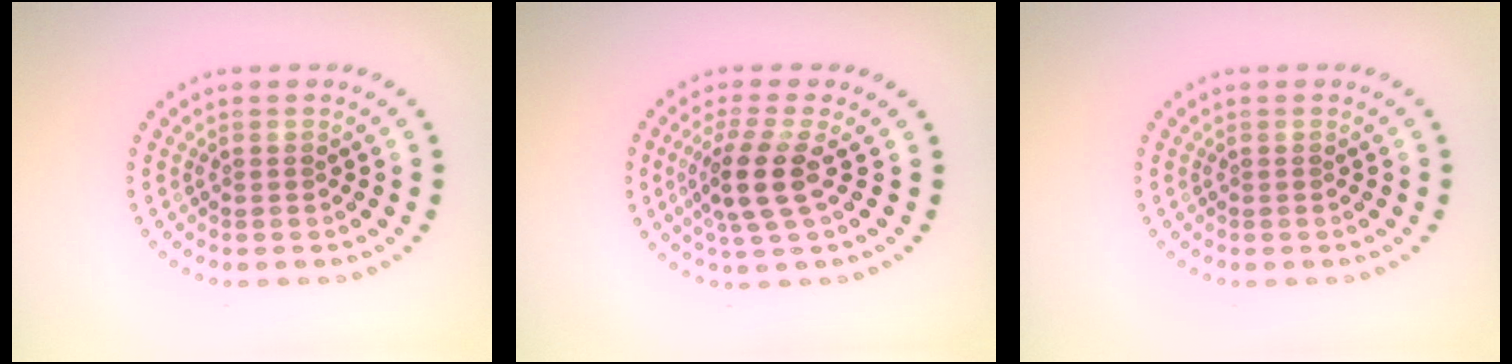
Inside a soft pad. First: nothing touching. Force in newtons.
{"total": 4.0, "press": 3.1, "slide": 2.4}
{"total": 0.0}